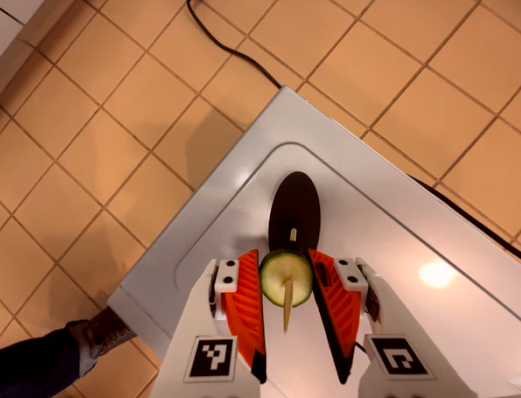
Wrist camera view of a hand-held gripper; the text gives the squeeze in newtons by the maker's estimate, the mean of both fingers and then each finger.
{"total": 6.2, "left": 5.8, "right": 6.6}